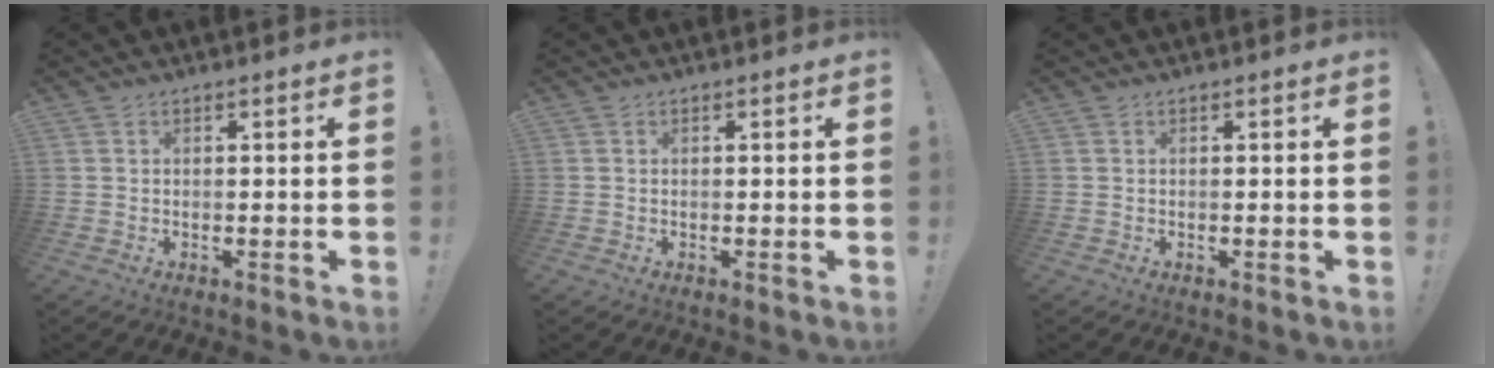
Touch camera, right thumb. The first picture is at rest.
{"total": 0.0}
{"total": 0.0}